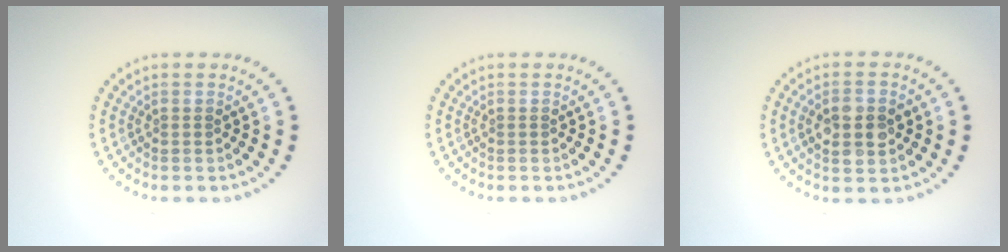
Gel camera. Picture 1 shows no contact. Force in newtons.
{"total": 0.0}
{"total": 4.0, "press": 4.0, "slide": 0.2}